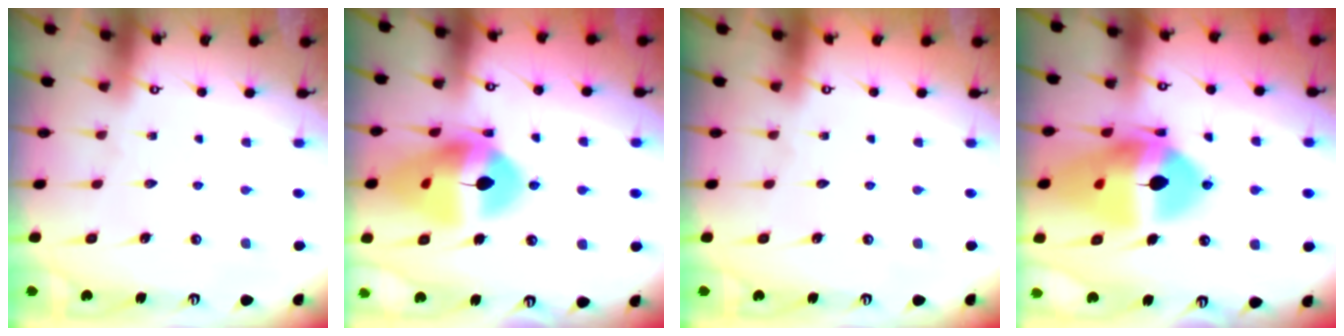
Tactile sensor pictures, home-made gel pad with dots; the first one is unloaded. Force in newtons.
{"total": 16.7, "press": 16.6, "slide": 1.6}
{"total": 0.0}
{"total": 21.0, "press": 20.8, "slide": 2.4}